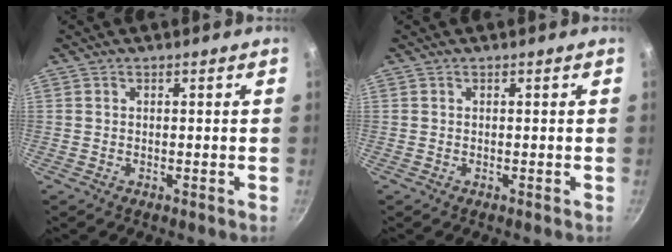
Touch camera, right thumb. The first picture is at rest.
{"total": 0.0}